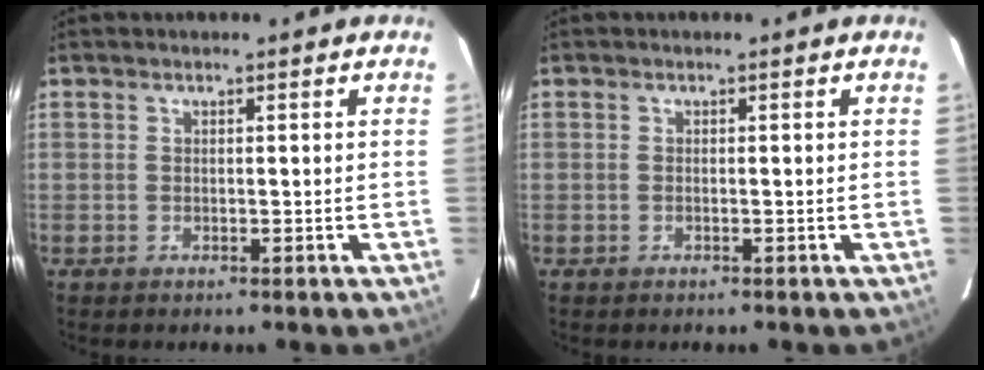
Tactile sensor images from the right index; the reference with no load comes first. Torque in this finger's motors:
{"motor_torque": [-0.03, -0.05, -0.04, 0.00]}